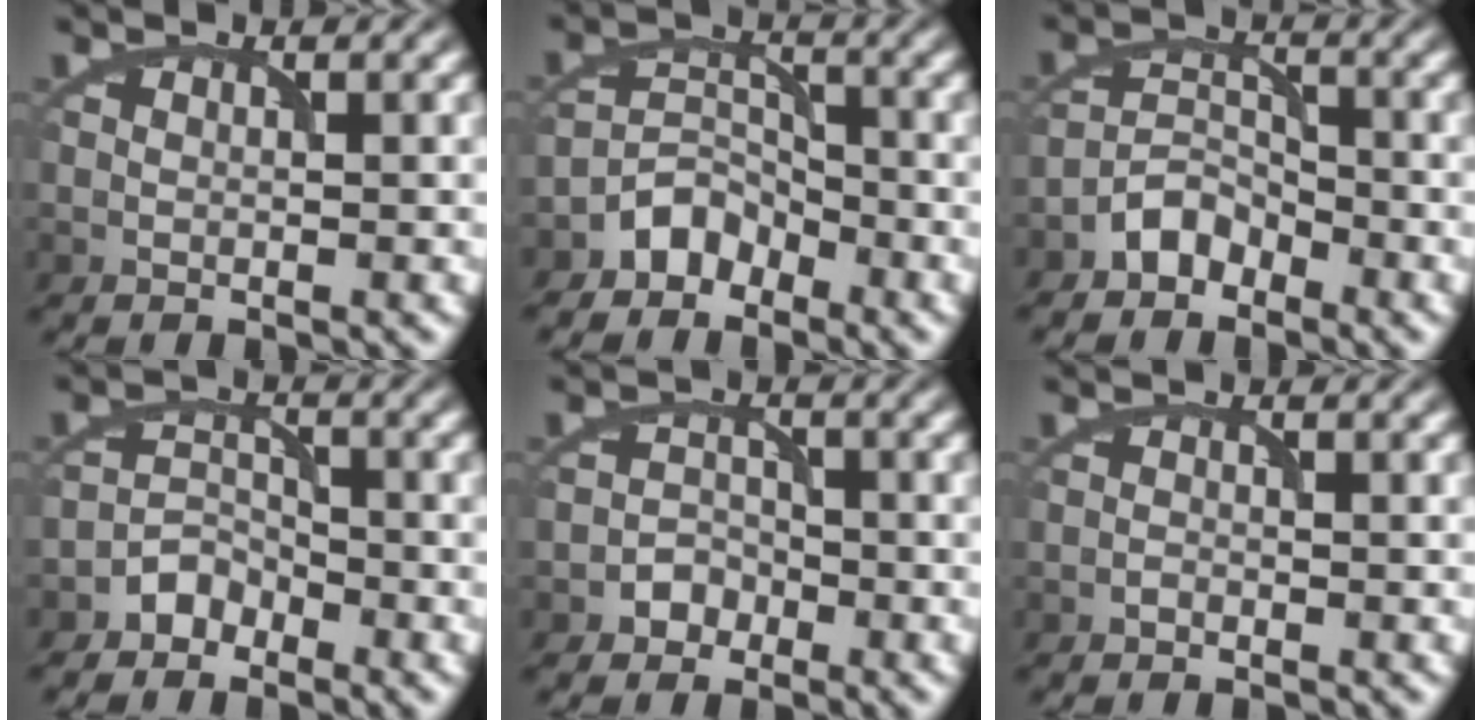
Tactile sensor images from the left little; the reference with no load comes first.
{"total": 3.0, "force": [-2.5, 1.7, 0.3], "torque": [0.007, 0.013, -0.049]}
{"total": 2.8, "force": [-2.3, 1.4, 0.6], "torque": [-0.004, 0.014, -0.046]}
{"total": 2.2, "force": [-1.8, 1.1, 0.0], "torque": [0.010, 0.013, -0.034]}
{"total": 1.8, "force": [-1.3, 1.2, -0.1], "torque": [0.012, 0.008, -0.023]}
{"total": 0.6, "force": [-0.6, 0.1, -0.1], "torque": [0.003, 0.000, -0.009]}